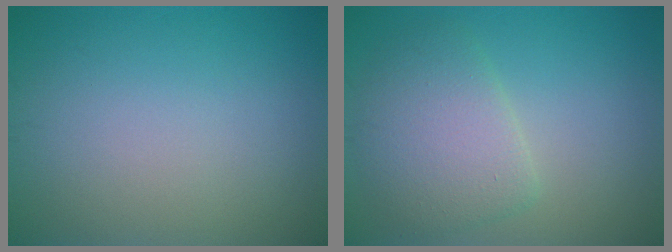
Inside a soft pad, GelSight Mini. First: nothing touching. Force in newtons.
{"total": 4.4, "press": 4.4, "slide": 0.4}